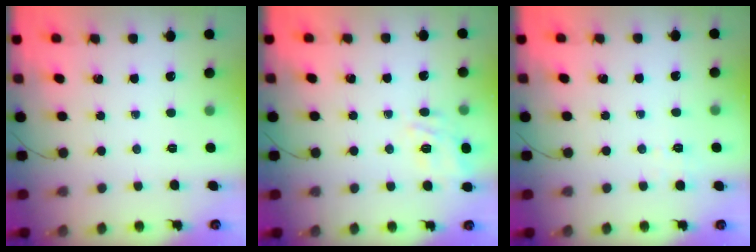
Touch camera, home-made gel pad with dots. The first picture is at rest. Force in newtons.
{"total": 5.5, "press": 5.4, "slide": 1.0}
{"total": 2.2, "press": 1.7, "slide": 1.5}